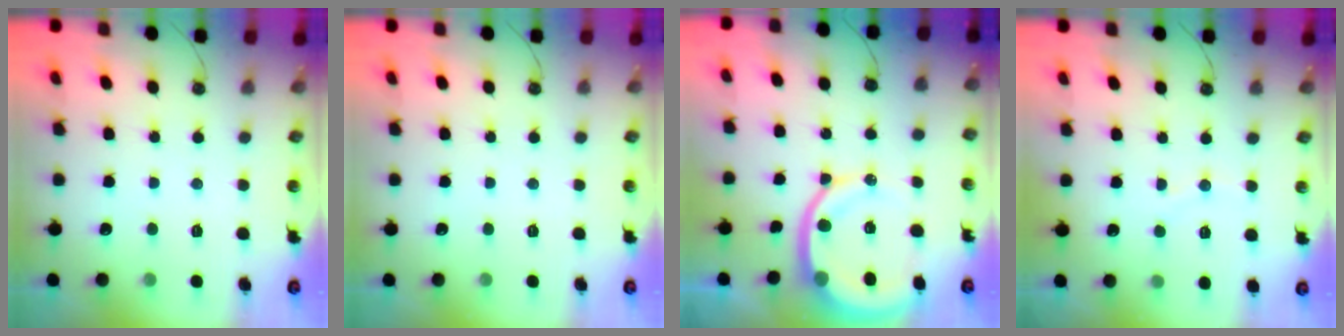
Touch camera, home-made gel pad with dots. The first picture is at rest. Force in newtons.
{"total": 0.0}
{"total": 12.7, "press": 12.6, "slide": 1.8}
{"total": 5.3, "press": 5.2, "slide": 1.2}